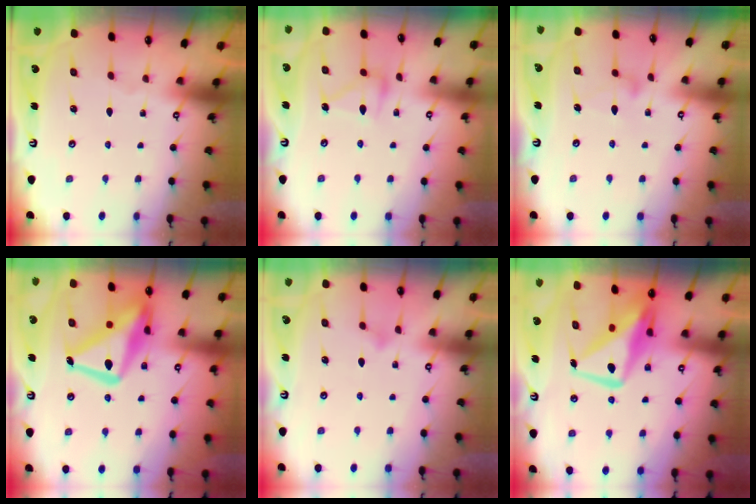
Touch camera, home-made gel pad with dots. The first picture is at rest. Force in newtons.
{"total": 11.3, "press": 11.3, "slide": 0.5}
{"total": 9.6, "press": 9.6, "slide": 0.5}
{"total": 18.2, "press": 18.1, "slide": 1.7}
{"total": 5.6, "press": 5.5, "slide": 0.5}
{"total": 12.2, "press": 12.2, "slide": 1.1}